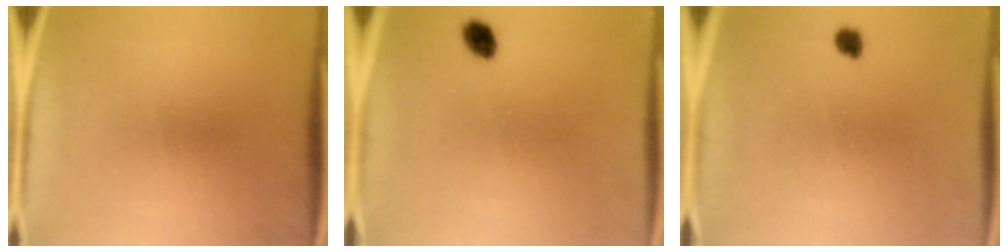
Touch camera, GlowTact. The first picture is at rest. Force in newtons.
{"total": 3.1}
{"total": 1.8}